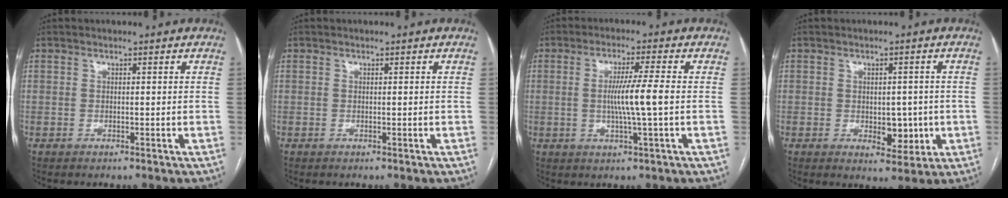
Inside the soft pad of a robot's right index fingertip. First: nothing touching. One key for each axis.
{"total": 0.0}
{"total": 6.6, "fx": -0.2, "fy": -0.8, "fz": 6.6, "tx": -0.118, "ty": -0.004, "tz": -0.004}
{"total": 5.0, "fx": -0.7, "fy": 2.9, "fz": 4.0, "tx": -0.045, "ty": 0.002, "tz": 0.001}